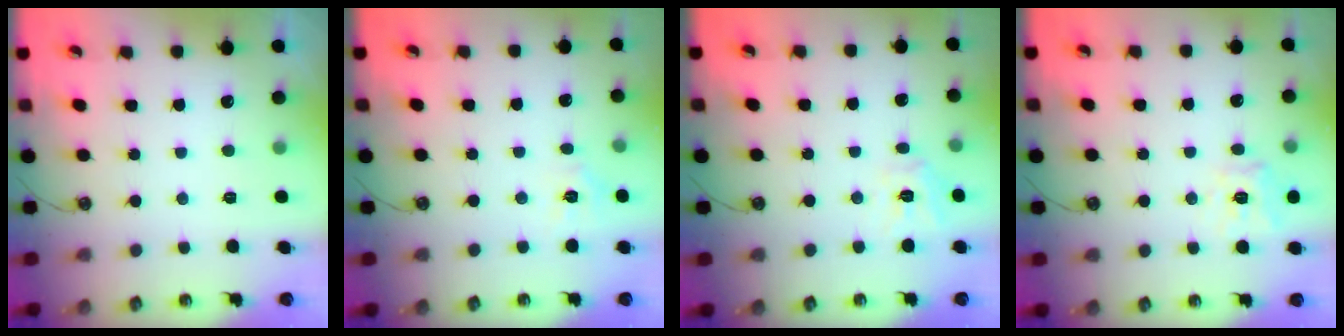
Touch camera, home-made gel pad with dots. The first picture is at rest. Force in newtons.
{"total": 3.3, "press": 3.3, "slide": 0.4}
{"total": 9.5, "press": 9.5, "slide": 0.9}
{"total": 12.2, "press": 12.1, "slide": 1.5}